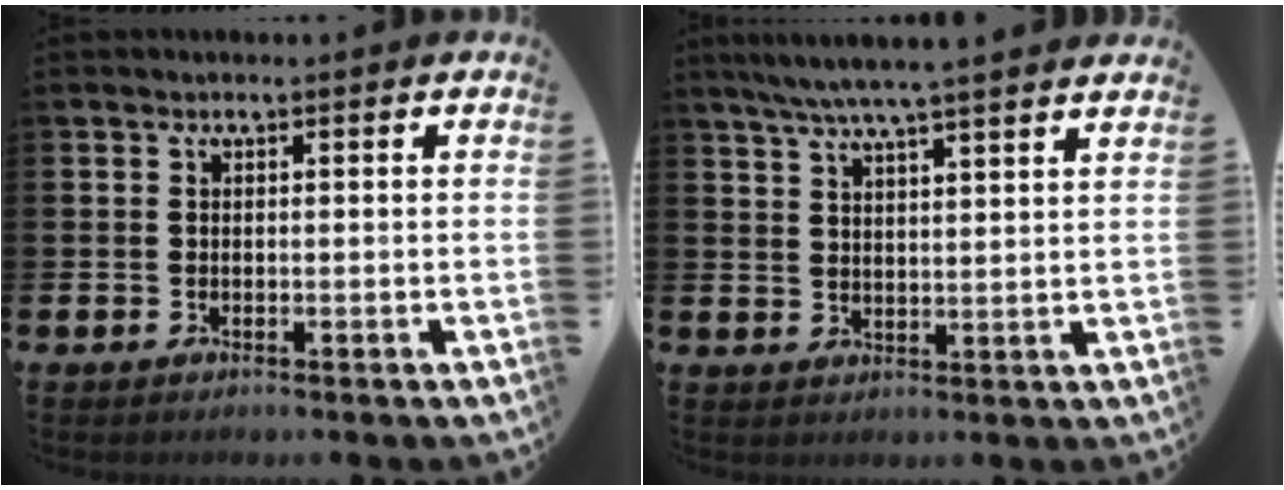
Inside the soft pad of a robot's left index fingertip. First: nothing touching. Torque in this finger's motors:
{"motor_torque": [1.07, -1.07, 0.58, 0.21]}